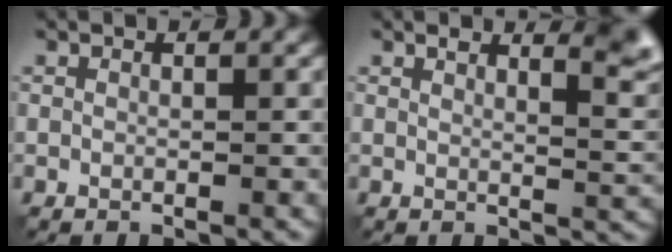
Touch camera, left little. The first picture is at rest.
{"total": 4.4, "force": [2.9, 1.3, 3.1], "torque": [-0.024, 0.006, 0.040]}